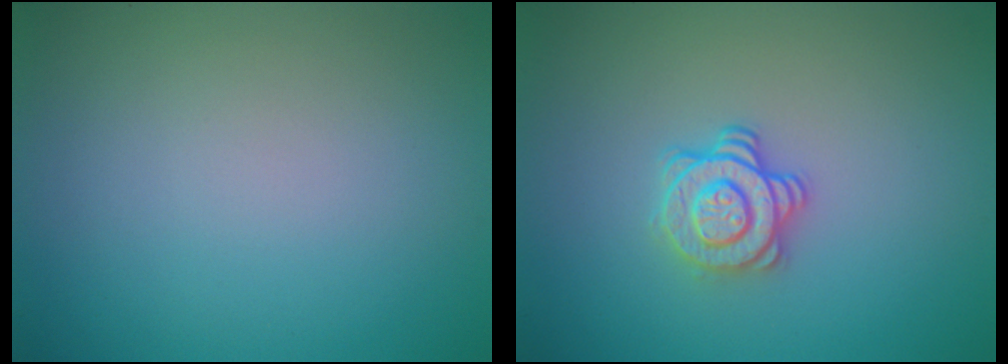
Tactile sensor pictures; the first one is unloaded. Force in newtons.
{"total": 3.0, "press": 2.6, "slide": 1.4}